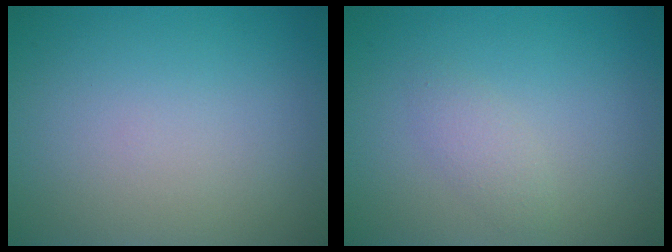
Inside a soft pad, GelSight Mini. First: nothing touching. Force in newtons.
{"total": 1.3, "press": 1.3, "slide": 0.0}